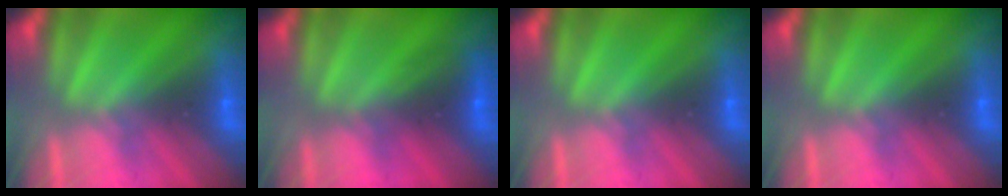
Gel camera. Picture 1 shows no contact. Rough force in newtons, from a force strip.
{"total": 2.5}
{"total": 0.0}
{"total": 0.0}